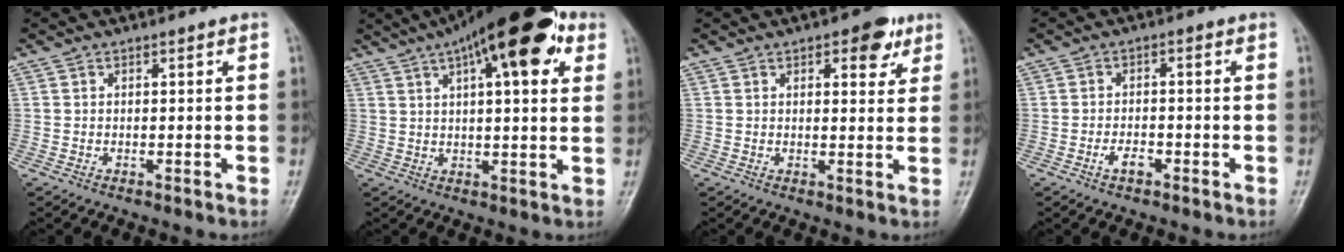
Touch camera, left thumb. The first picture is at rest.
{"total": 19.5, "force": [9.3, 6.6, 15.8], "torque": [-0.223, 0.009, 0.137]}
{"total": 5.8, "force": [3.1, 2.8, 4.0], "torque": [-0.026, -0.009, 0.033]}
{"total": 3.0, "force": [-1.7, 1.6, 1.9], "torque": [-0.029, 0.017, -0.031]}